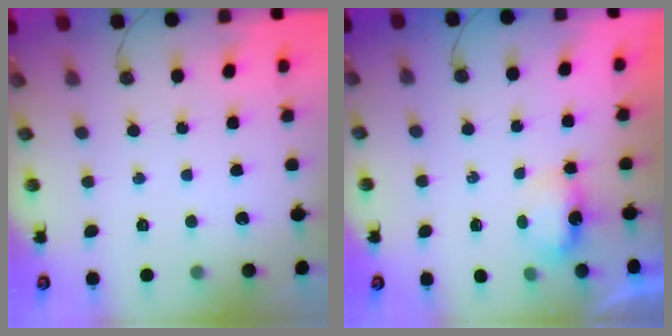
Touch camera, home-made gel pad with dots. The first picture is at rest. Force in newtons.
{"total": 11.1, "press": 5.0, "slide": 9.9}